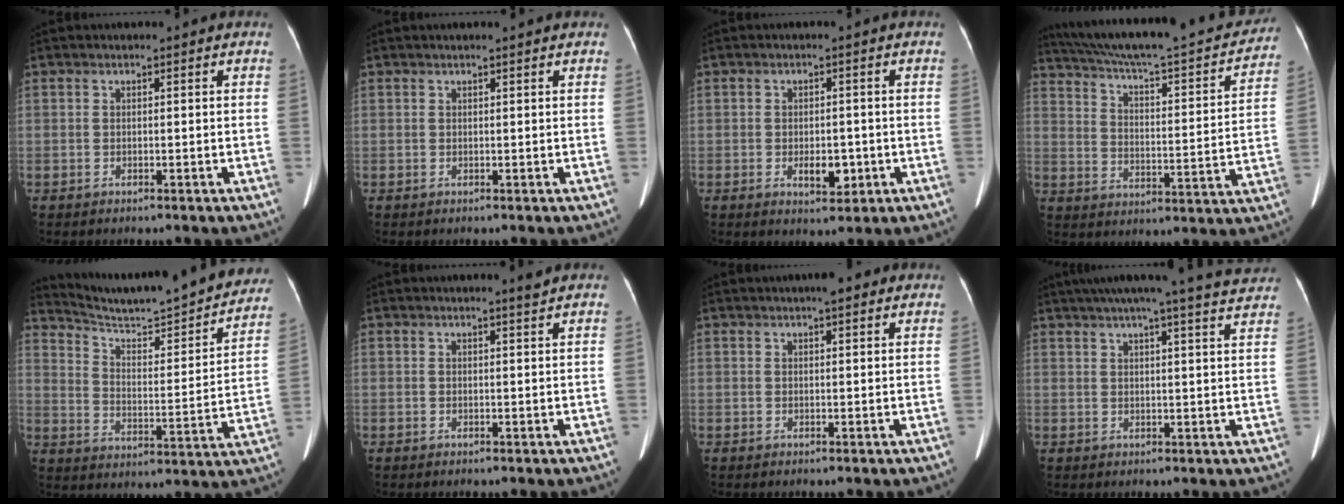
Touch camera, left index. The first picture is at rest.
{"total": 1.6, "force": [1.4, 0.0, 0.7], "torque": [-0.010, 0.018, 0.018]}
{"total": 3.5, "force": [-0.9, 2.0, 2.6], "torque": [-0.036, 0.000, -0.006]}
{"total": 27.3, "force": [24.0, 3.9, 12.3], "torque": [-0.198, -0.011, 0.323]}
{"total": 25.5, "force": [23.3, 2.8, 10.0], "torque": [-0.150, -0.056, 0.310]}
{"total": 0.8, "force": [0.7, -0.5, 0.2], "torque": [-0.017, -0.013, 0.017]}
{"total": 2.7, "force": [1.8, 0.6, 1.9], "torque": [-0.027, 0.006, 0.024]}
{"total": 19.3, "force": [17.4, 0.3, 8.3], "torque": [-0.125, 0.003, 0.212]}